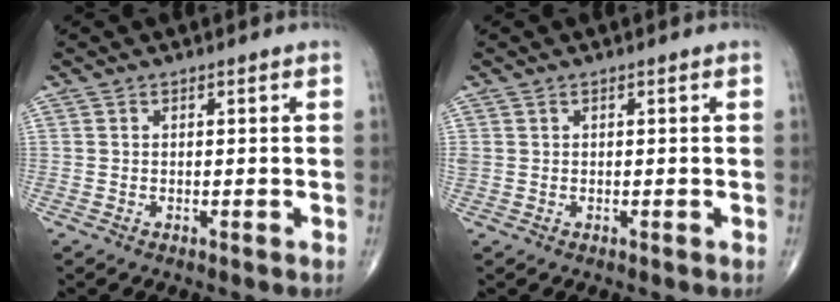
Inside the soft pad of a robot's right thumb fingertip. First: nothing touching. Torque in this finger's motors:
{"motor_torque": [0.39, -0.59, 0.08, 0.21, 0.00]}